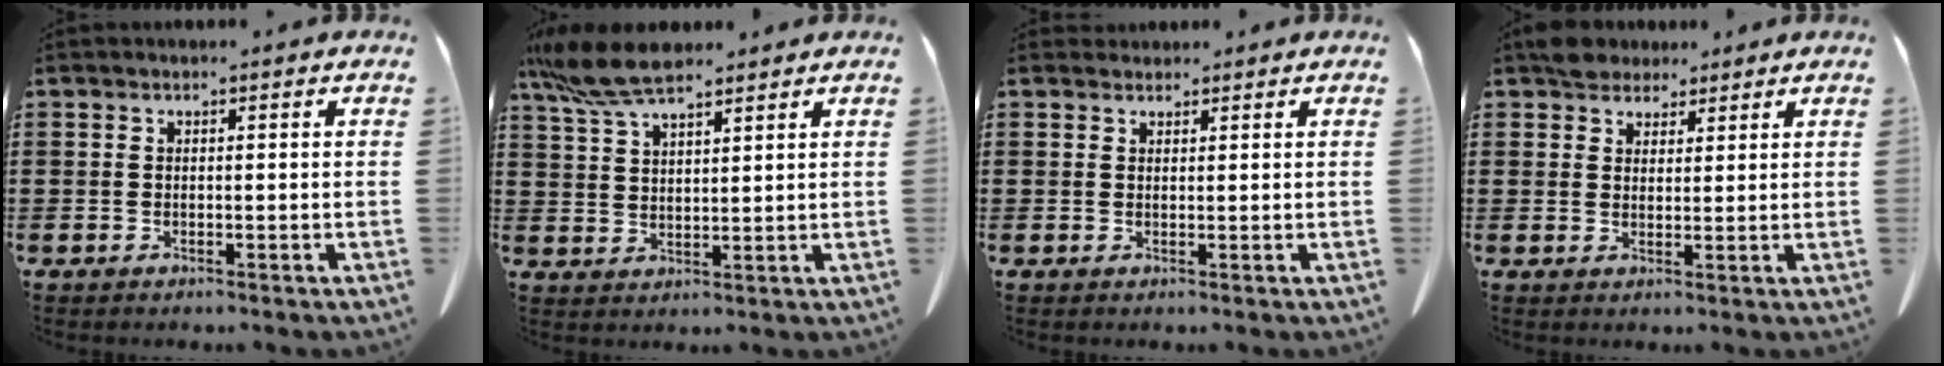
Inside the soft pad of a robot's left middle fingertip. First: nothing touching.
{"total": 8.1, "force": [6.3, 2.0, 4.6], "torque": [-0.114, -0.010, 0.117]}
{"total": 1.3, "force": [1.3, 0.5, 0.0], "torque": [-0.003, 0.000, 0.026]}
{"total": 3.9, "force": [3.3, 1.8, 0.7], "torque": [-0.018, 0.002, 0.065]}